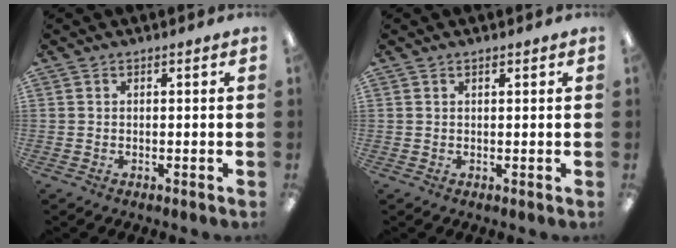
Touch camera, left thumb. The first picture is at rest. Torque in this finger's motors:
{"motor_torque": [-0.18, -0.05, -0.51, 0.30, -0.01]}